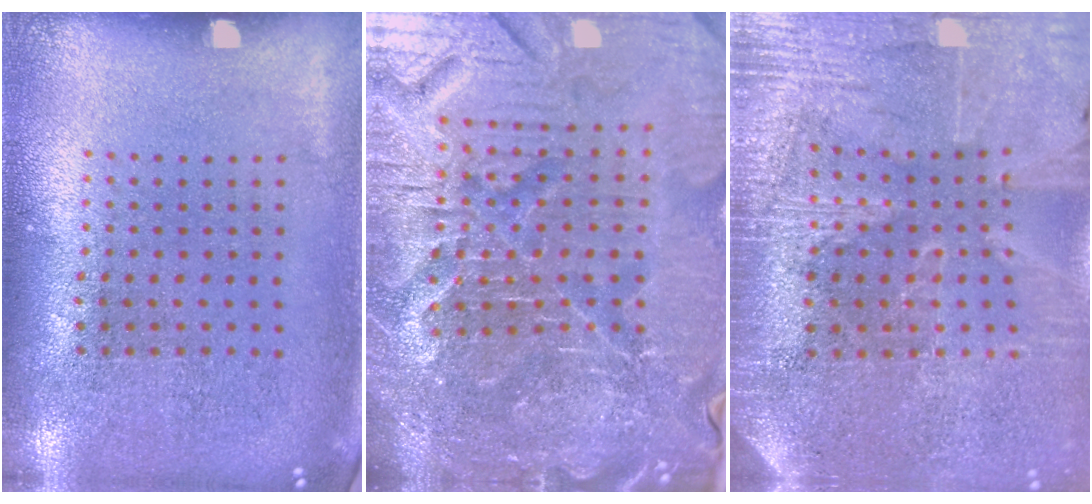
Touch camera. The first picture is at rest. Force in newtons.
{"total": 6.0, "press": 5.5, "slide": 2.3}
{"total": 3.5, "press": 3.3, "slide": 1.0}